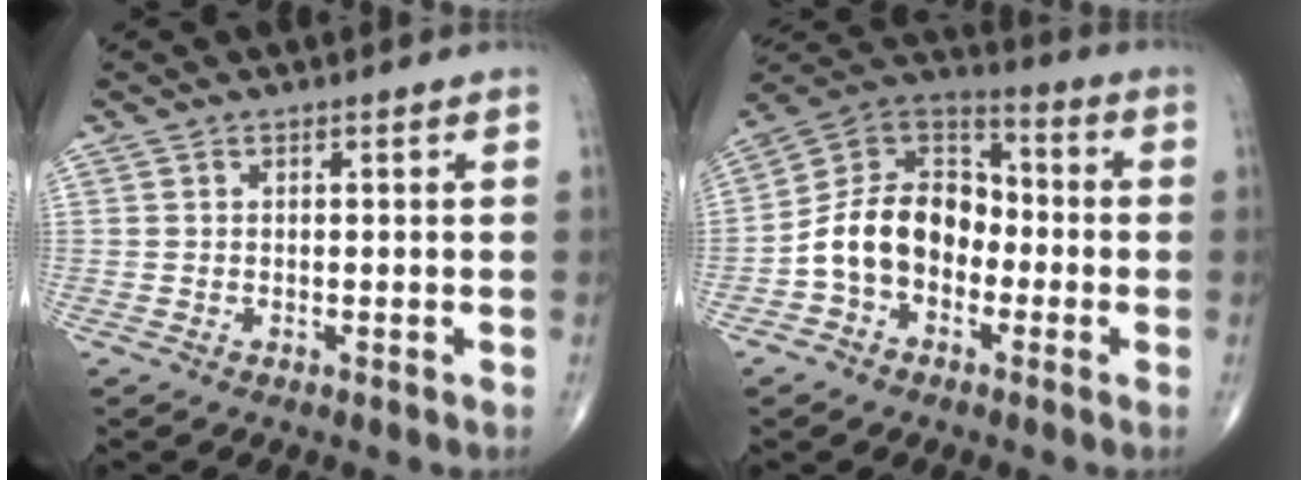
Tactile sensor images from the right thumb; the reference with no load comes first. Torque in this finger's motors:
{"motor_torque": [0.11, 0.91, 0.27, -0.38, 0.13]}